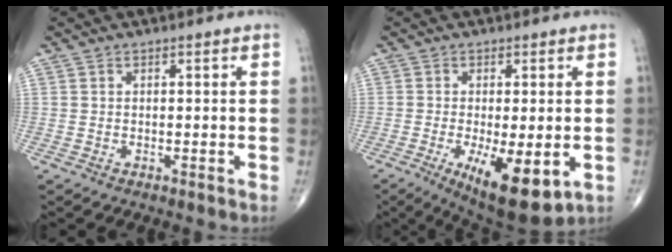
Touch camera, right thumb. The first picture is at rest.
{"total": 12.1, "force": [-3.7, 4.2, 10.7], "torque": [-0.166, -0.022, -0.047]}